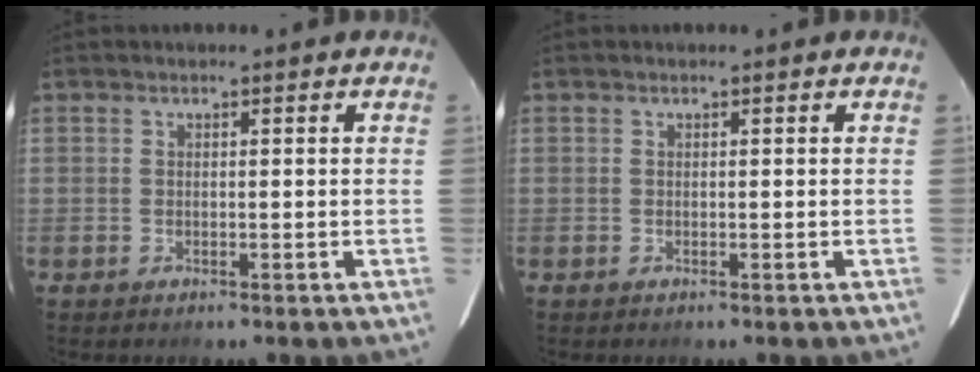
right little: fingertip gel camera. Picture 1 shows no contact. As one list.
[{"total": 0.0}]